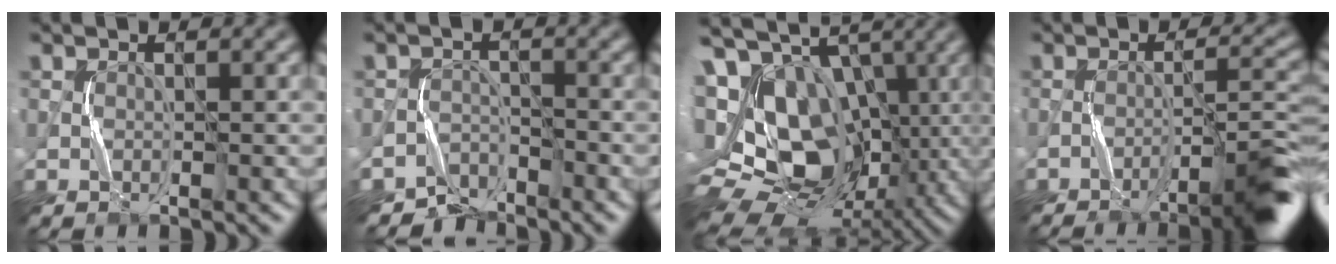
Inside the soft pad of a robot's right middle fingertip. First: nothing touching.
{"total": 3.1, "force": [-2.8, 1.0, -0.8], "torque": [0.025, 0.003, -0.054]}
{"total": 19.3, "force": [-0.2, 14.1, 13.2], "torque": [-0.230, 0.005, -0.007]}
{"total": 5.6, "force": [-3.7, 0.3, 4.2], "torque": [-0.049, 0.016, -0.065]}